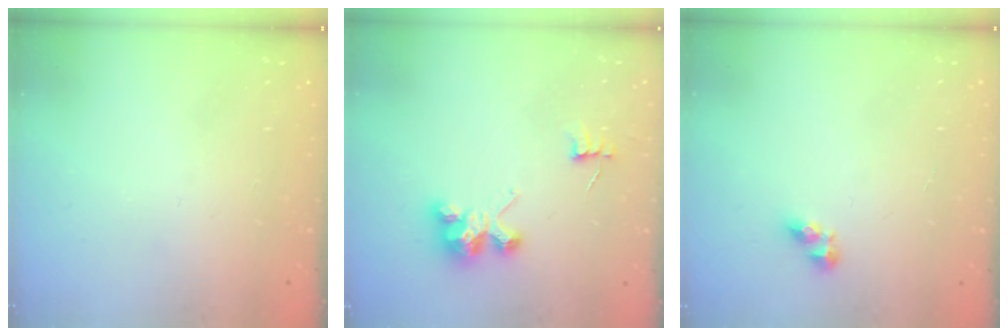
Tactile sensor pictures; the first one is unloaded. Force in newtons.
{"total": 3.6, "press": 3.6, "slide": 0.0}
{"total": 5.0, "press": 5.0, "slide": 0.5}